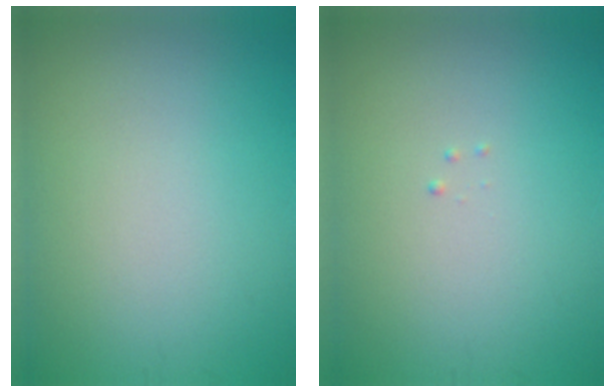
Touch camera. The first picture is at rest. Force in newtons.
{"total": 0.0}